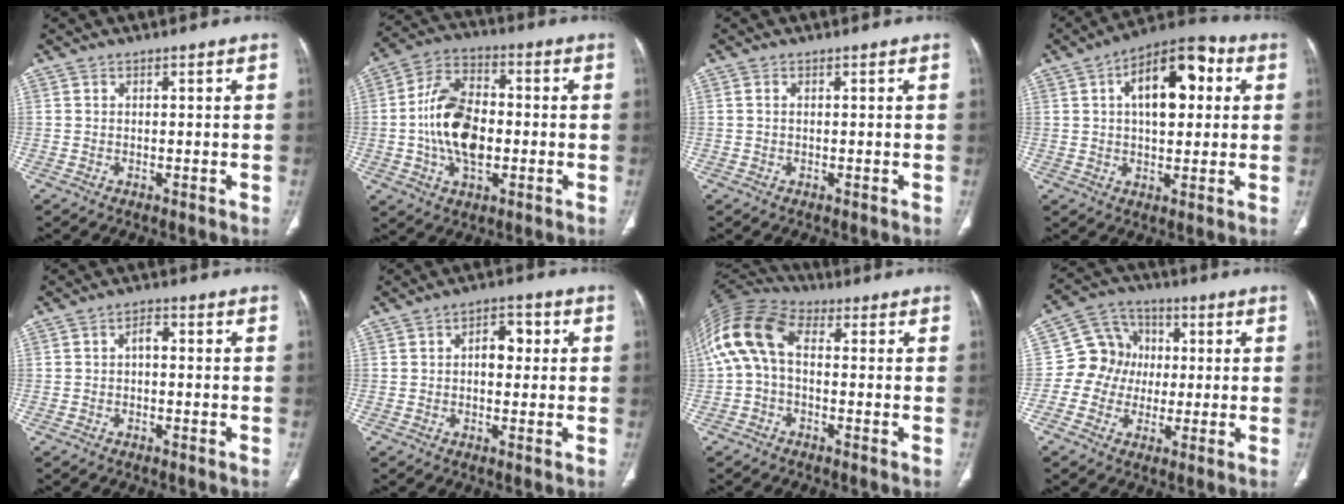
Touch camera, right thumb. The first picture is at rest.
{"total": 14.5, "force": [-1.4, 8.8, 11.5], "torque": [-0.203, 0.021, -0.028]}
{"total": 0.5, "force": [0.1, 0.2, 0.4], "torque": [-0.012, 0.001, 0.001]}
{"total": 15.0, "force": [3.8, 7.8, 12.3], "torque": [-0.162, 0.019, 0.050]}
{"total": 2.4, "force": [-0.2, 1.4, 1.9], "torque": [-0.024, 0.011, -0.010]}
{"total": 5.3, "force": [0.6, 3.3, 4.1], "torque": [-0.042, 0.012, 0.003]}
{"total": 13.0, "force": [0.7, 8.0, 10.3], "torque": [-0.214, 0.040, 0.001]}
{"total": 10.1, "force": [0.0, 9.3, 3.9], "torque": [-0.031, 0.023, -0.013]}